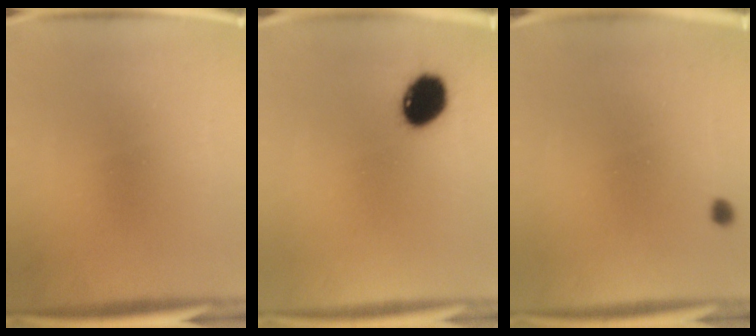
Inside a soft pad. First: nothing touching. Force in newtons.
{"total": 9.7}
{"total": 0.9}